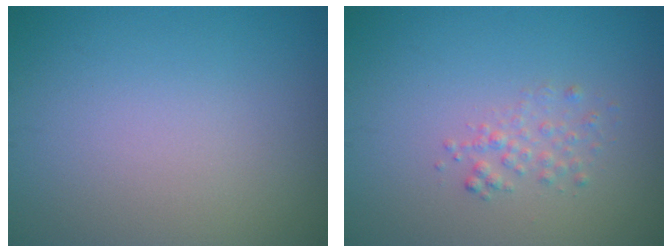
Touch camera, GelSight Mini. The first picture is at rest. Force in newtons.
{"total": 1.4, "press": 1.4, "slide": 0.1}